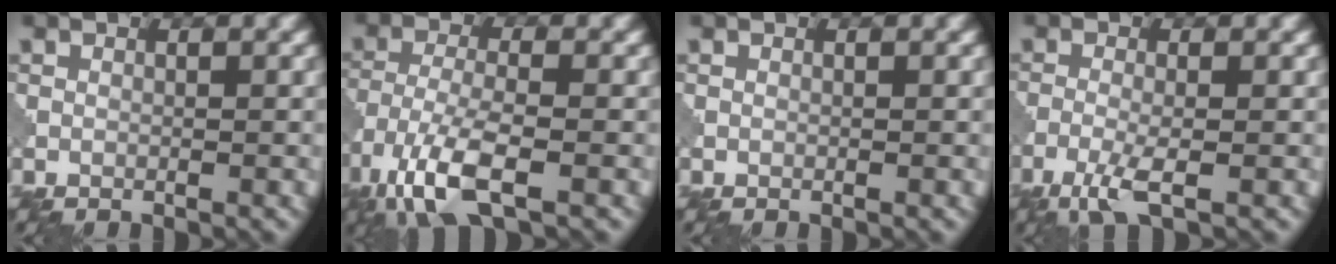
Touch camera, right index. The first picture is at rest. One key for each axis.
{"total": 7.8, "fx": -4.5, "fy": 2.4, "fz": 5.9, "tx": -0.128, "ty": -0.008, "tz": -0.095}
{"total": 0.0}
{"total": 3.3, "fx": -1.7, "fy": 0.6, "fz": 2.7, "tx": -0.060, "ty": -0.003, "tz": -0.041}